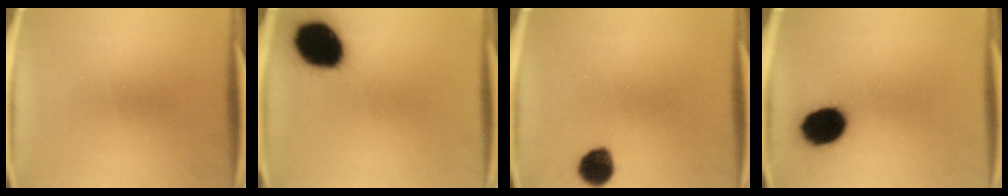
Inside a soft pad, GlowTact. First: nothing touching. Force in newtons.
{"total": 18.3}
{"total": 7.5}
{"total": 12.5}